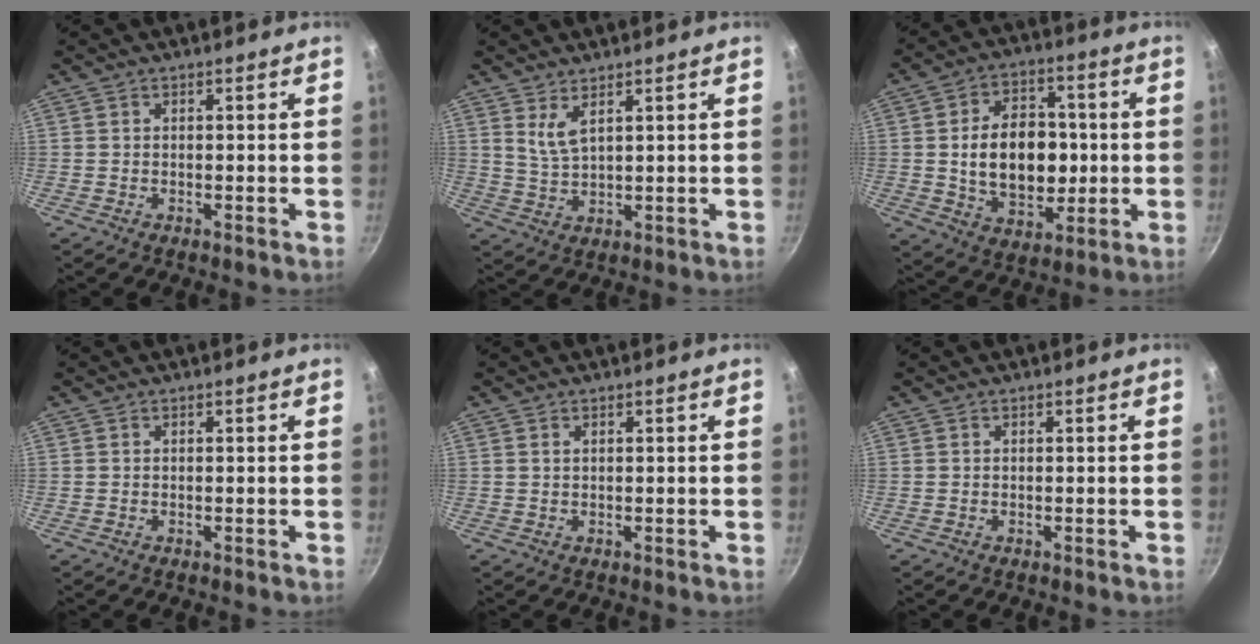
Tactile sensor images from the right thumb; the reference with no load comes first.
{"total": 3.9, "force": [2.3, 1.3, 2.9], "torque": [-0.054, -0.025, 0.050]}
{"total": 16.2, "force": [-0.1, 11.3, 11.6], "torque": [-0.146, 0.012, 0.005]}
{"total": 0.0}
{"total": 0.5, "force": [0.3, 0.3, 0.3], "torque": [-0.006, 0.001, 0.005]}
{"total": 0.0}